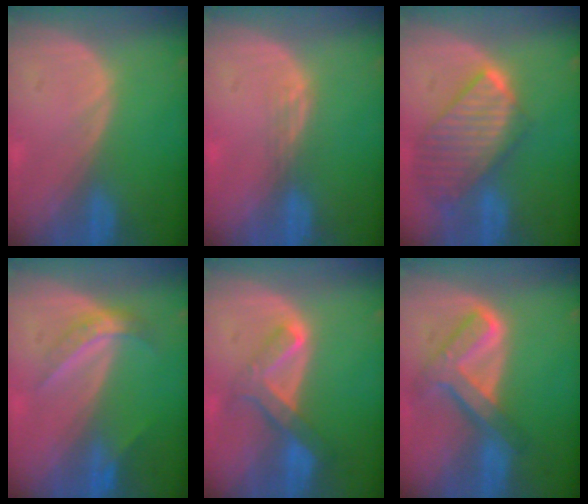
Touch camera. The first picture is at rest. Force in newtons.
{"total": 1.8, "press": 1.3, "slide": 1.2}
{"total": 9.7, "press": 8.4, "slide": 4.9}
{"total": 4.5, "press": 4.0, "slide": 2.1}
{"total": 6.9, "press": 5.8, "slide": 3.7}
{"total": 7.8, "press": 6.6, "slide": 4.2}